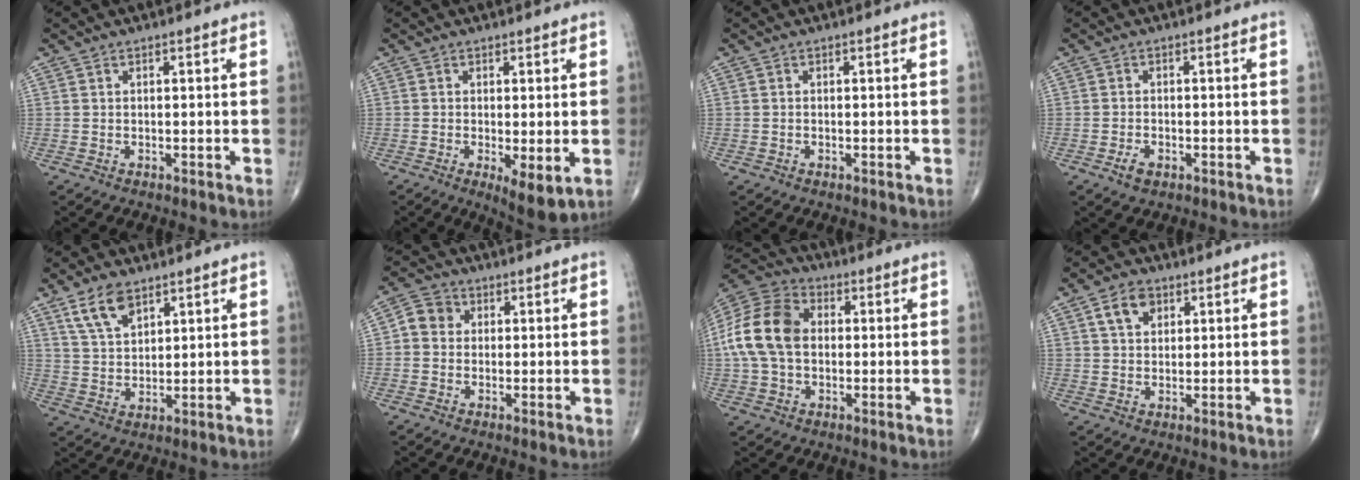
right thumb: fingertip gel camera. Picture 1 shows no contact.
{"total": 5.9, "force": [-1.3, 1.9, 5.4], "torque": [-0.084, -0.019, -0.018]}
{"total": 0.0}
{"total": 2.6, "force": [-1.3, 1.5, 1.7], "torque": [-0.028, 0.005, -0.019]}
{"total": 7.2, "force": [4.5, 3.7, 4.3], "torque": [-0.070, -0.021, 0.092]}
{"total": 4.7, "force": [0.4, 4.2, 2.0], "torque": [-0.020, 0.011, -0.003]}
{"total": 15.3, "force": [0.8, 10.7, 10.9], "torque": [-0.216, 0.031, 0.007]}
{"total": 5.5, "force": [2.4, 3.8, 3.2], "torque": [-0.039, -0.002, 0.042]}